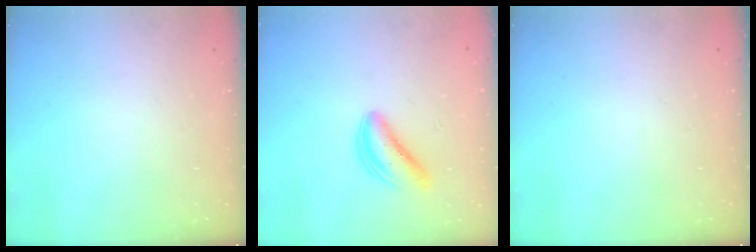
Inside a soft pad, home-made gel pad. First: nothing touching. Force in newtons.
{"total": 5.0, "press": 5.0, "slide": 0.4}
{"total": 0.0}